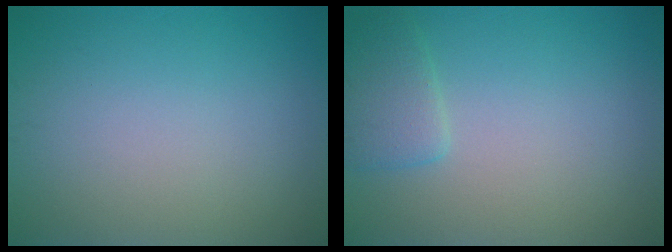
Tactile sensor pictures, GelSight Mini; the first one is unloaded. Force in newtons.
{"total": 2.2, "press": 2.1, "slide": 0.2}